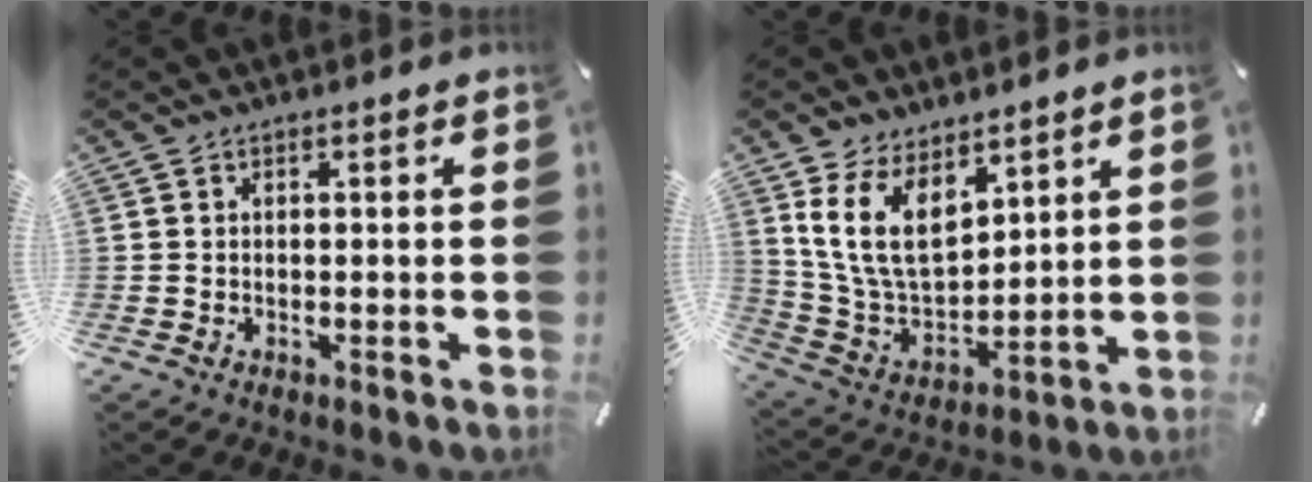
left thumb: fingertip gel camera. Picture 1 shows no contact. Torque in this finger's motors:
{"motor_torque": [0.89, 0.38, 1.81, -0.96, 0.46]}